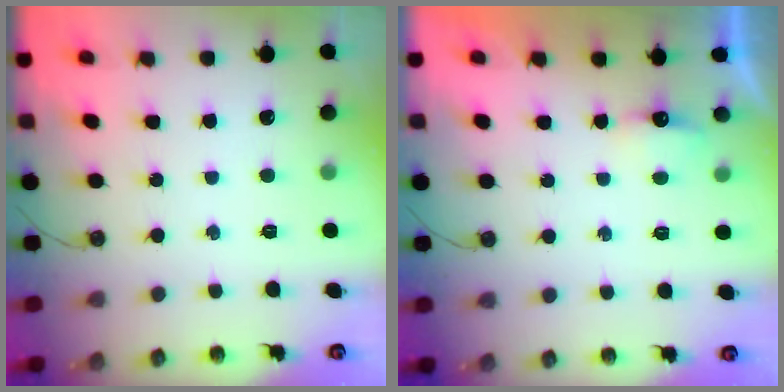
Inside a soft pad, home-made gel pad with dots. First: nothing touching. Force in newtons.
{"total": 3.9, "press": 3.8, "slide": 0.7}